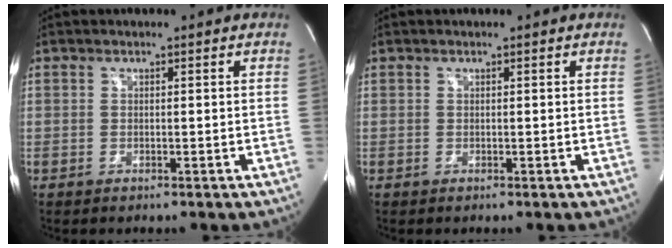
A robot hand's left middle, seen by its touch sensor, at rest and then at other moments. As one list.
[{"total": 0.0}]